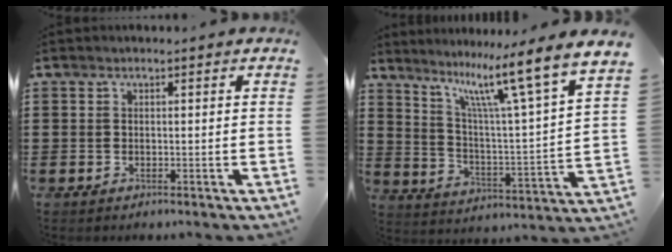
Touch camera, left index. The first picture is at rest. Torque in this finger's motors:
{"motor_torque": [2.14, 0.00, 0.35, 0.21]}